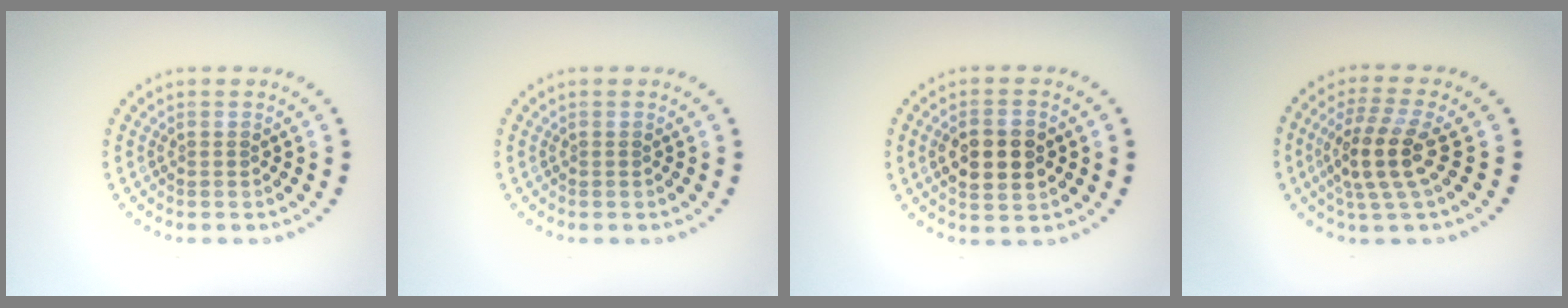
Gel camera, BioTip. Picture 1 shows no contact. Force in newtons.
{"total": 0.0}
{"total": 4.5, "press": 4.5, "slide": 0.2}
{"total": 4.4, "press": 3.7, "slide": 2.3}